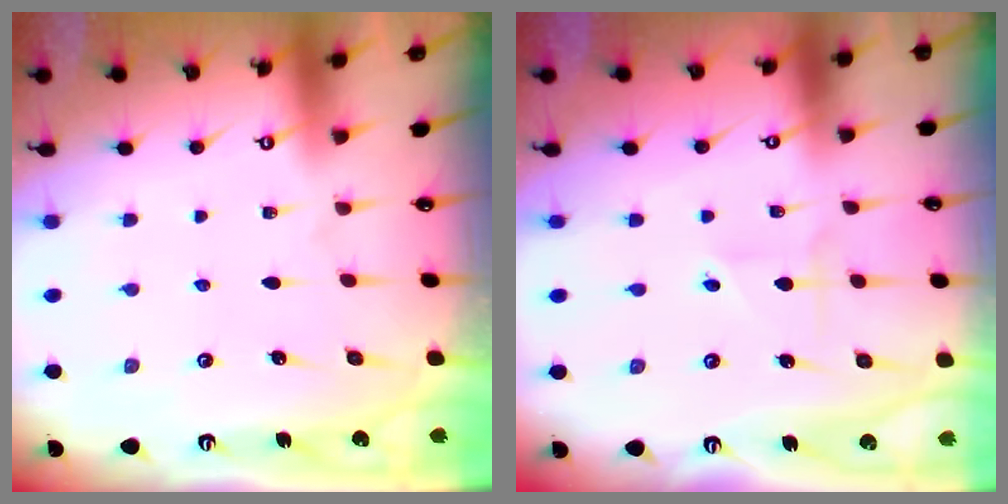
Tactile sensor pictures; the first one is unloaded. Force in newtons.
{"total": 1.8, "press": 1.8, "slide": 0.1}